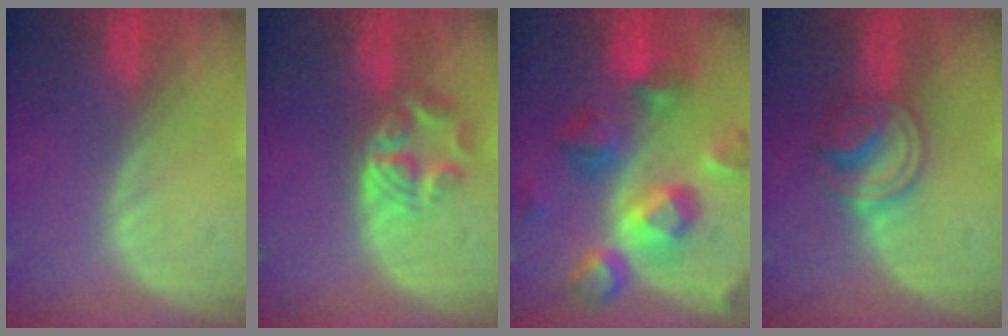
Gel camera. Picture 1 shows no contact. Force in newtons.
{"total": 6.1, "press": 5.3, "slide": 3.0}
{"total": 11.4, "press": 11.3, "slide": 0.9}
{"total": 5.6, "press": 5.5, "slide": 1.3}